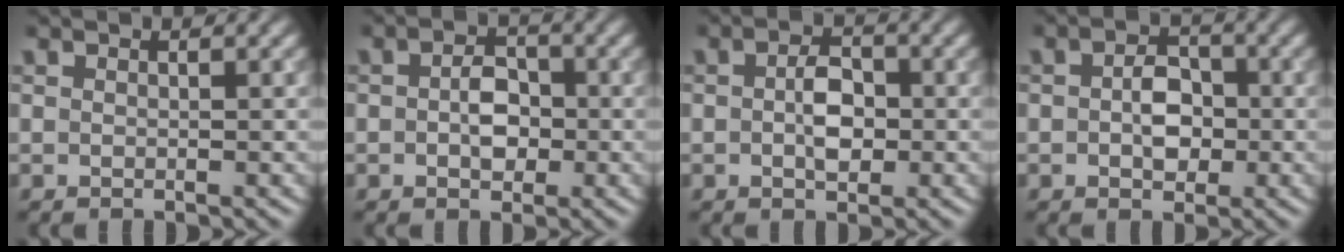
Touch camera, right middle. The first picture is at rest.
{"total": 2.8, "force": [-0.3, 1.9, 2.1], "torque": [-0.038, 0.000, -0.007]}
{"total": 2.9, "force": [-0.3, 1.7, 2.4], "torque": [-0.045, 0.001, -0.006]}
{"total": 3.2, "force": [-0.3, 2.2, 2.3], "torque": [-0.043, 0.000, -0.007]}